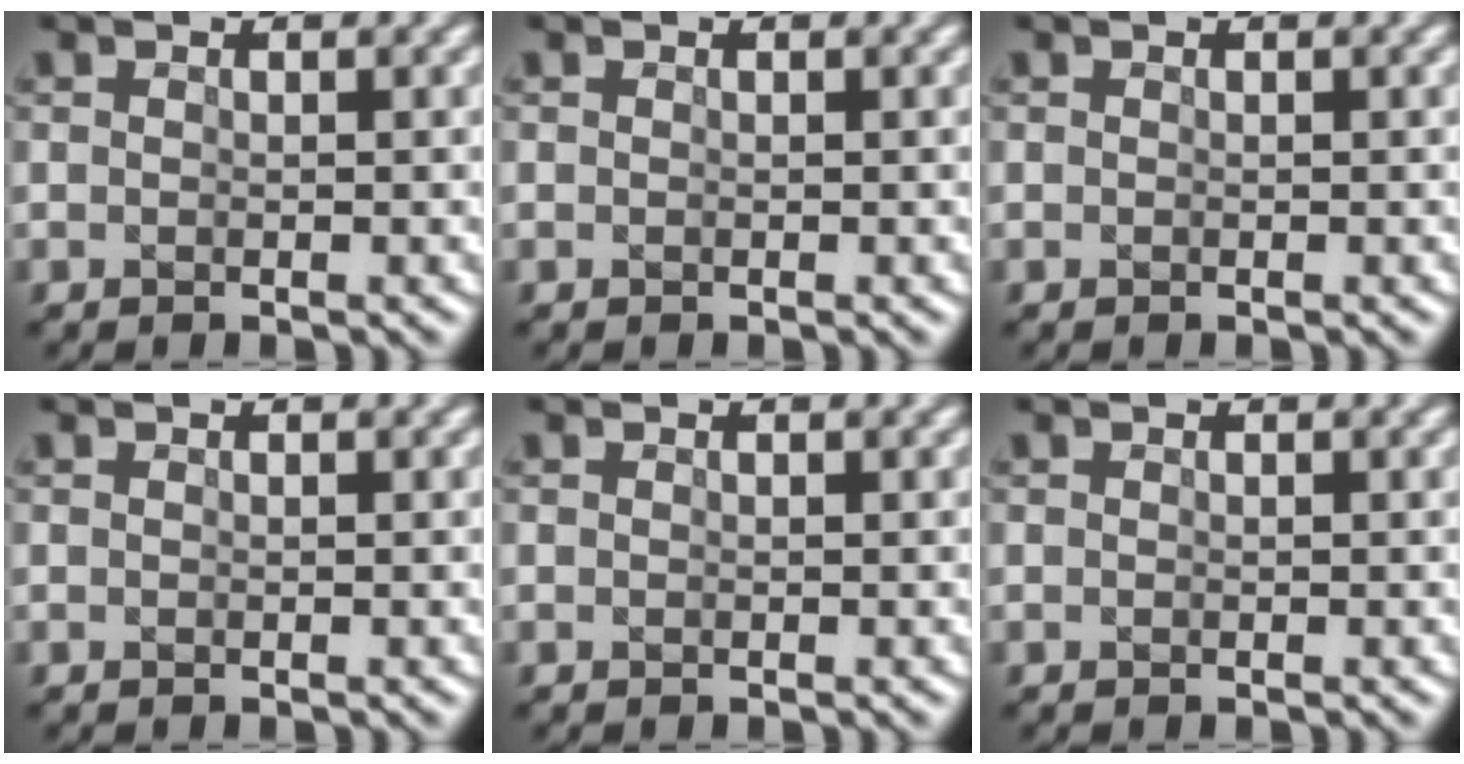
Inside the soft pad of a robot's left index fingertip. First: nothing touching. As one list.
[{"total": 0.0}, {"total": 0.0}, {"total": 0.0}, {"total": 0.0}, {"total": 0.0}]